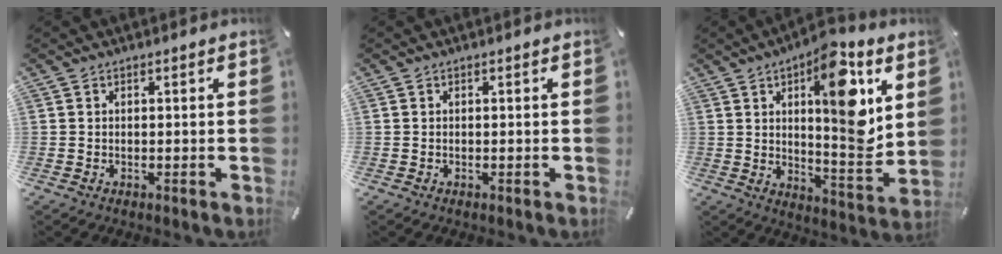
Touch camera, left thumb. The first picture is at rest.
{"total": 0.0}
{"total": 16.6, "force": [6.6, 5.7, 14.1], "torque": [-0.186, -0.045, 0.100]}